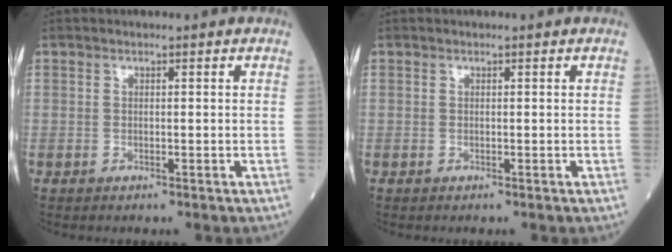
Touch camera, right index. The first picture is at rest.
{"total": 0.0}